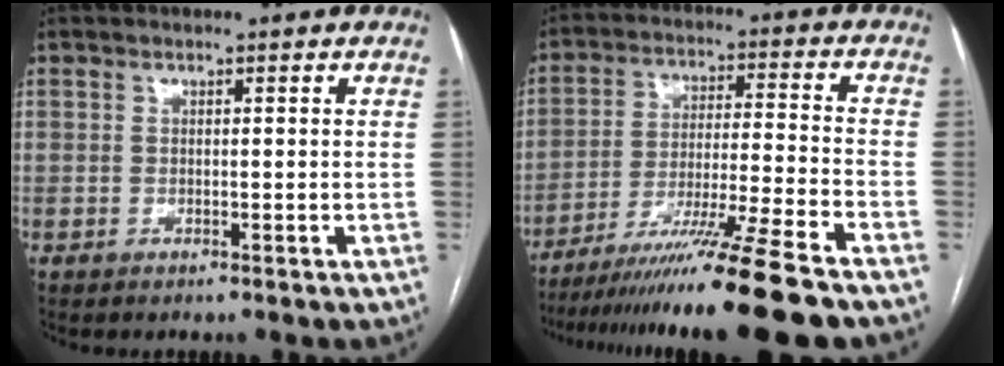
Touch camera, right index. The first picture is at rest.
{"total": 16.9, "force": [-13.5, -2.6, 9.9], "torque": [-0.163, -0.038, -0.222]}